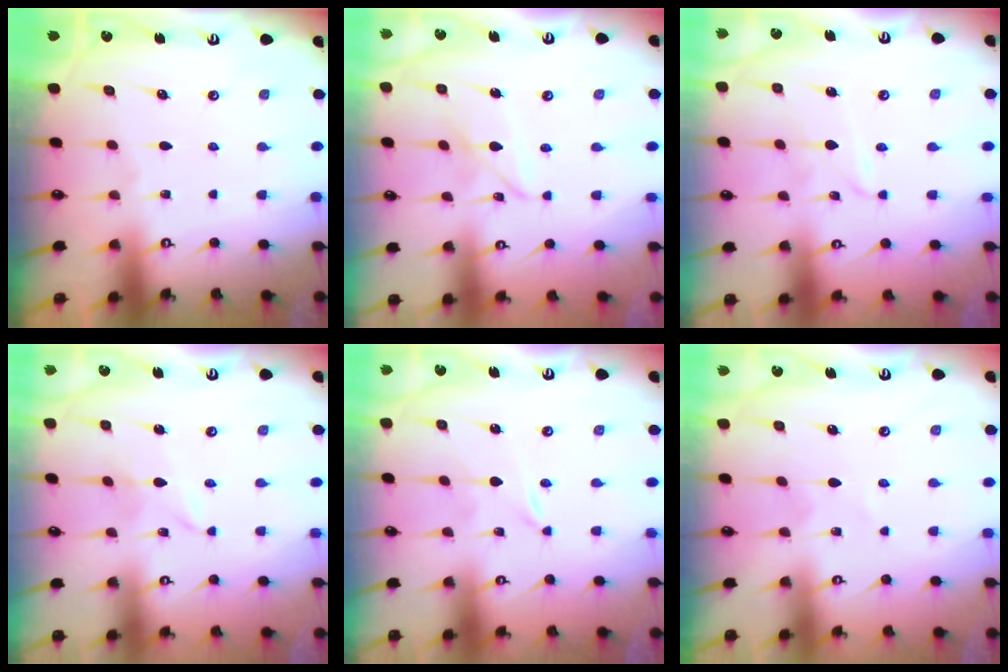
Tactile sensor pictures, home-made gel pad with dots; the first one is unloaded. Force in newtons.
{"total": 6.1, "press": 6.1, "slide": 0.5}
{"total": 2.6, "press": 2.5, "slide": 0.4}
{"total": 2.0, "press": 2.0, "slide": 0.1}
{"total": 0.0}
{"total": 1.5, "press": 1.5, "slide": 0.3}